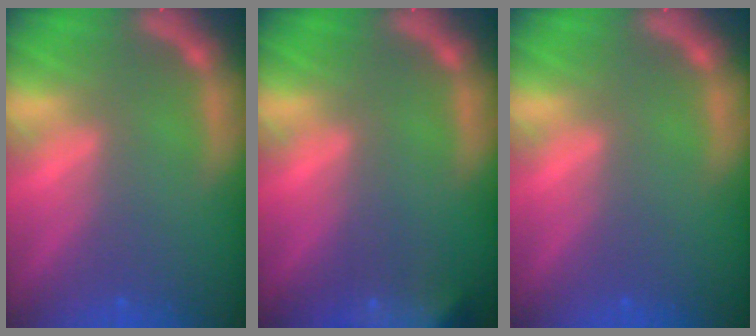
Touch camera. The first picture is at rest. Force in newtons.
{"total": 9.9}
{"total": 0.0}